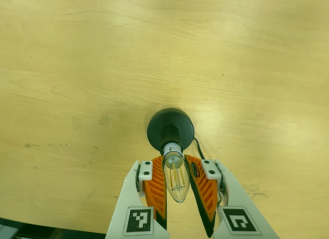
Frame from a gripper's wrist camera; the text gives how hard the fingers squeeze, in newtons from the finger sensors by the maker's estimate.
{"total": 15.8, "left": 17.2, "right": 14.4}